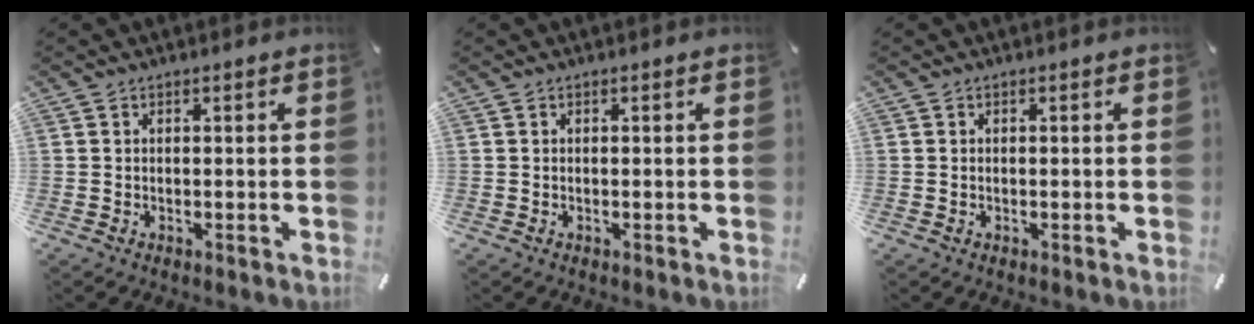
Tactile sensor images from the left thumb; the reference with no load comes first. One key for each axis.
{"total": 0.0}
{"total": 0.0}